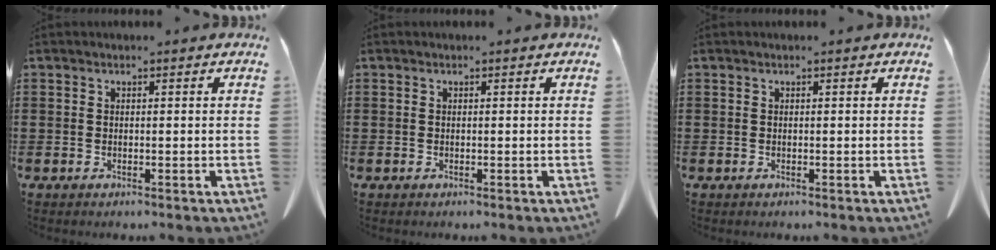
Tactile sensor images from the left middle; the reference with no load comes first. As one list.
[{"total": 0.0}, {"total": 0.0}]